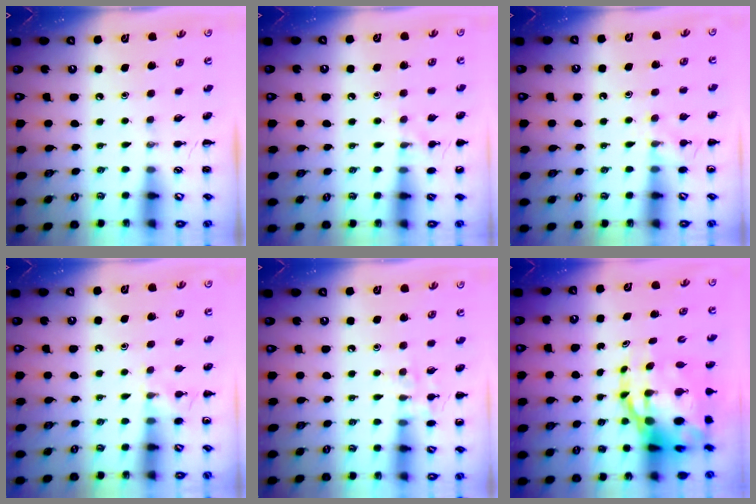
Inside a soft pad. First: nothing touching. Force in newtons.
{"total": 6.8, "press": 6.5, "slide": 2.1}
{"total": 8.0, "press": 7.8, "slide": 1.8}
{"total": 6.3, "press": 5.9, "slide": 2.1}
{"total": 7.4, "press": 7.4, "slide": 0.9}
{"total": 14.1, "press": 13.6, "slide": 3.7}